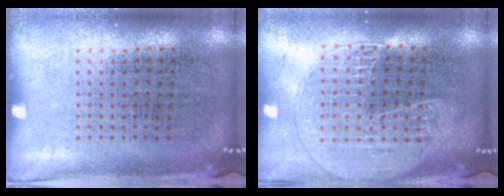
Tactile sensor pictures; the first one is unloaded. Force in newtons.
{"total": 1.7, "press": 1.5, "slide": 0.6}